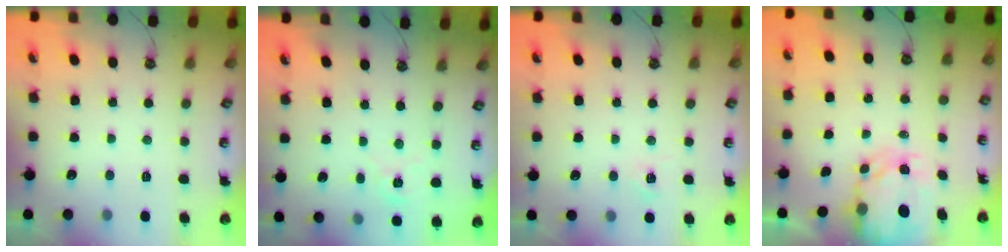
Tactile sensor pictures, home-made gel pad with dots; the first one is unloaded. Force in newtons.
{"total": 2.4, "press": 2.4, "slide": 0.2}
{"total": 5.4, "press": 5.3, "slide": 0.6}
{"total": 5.6, "press": 5.6, "slide": 0.5}